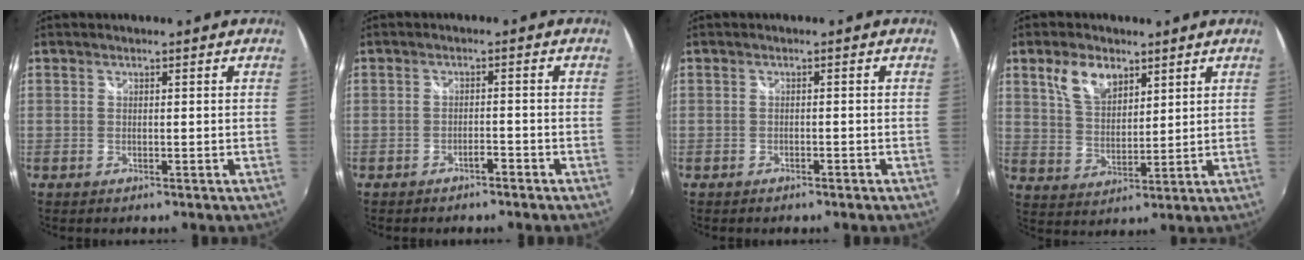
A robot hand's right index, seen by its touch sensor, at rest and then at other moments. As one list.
[{"total": 1.8, "force": [-1.6, 0.3, 0.7], "torque": [-0.014, 0.003, -0.024]}, {"total": 1.3, "force": [-1.1, 0.4, 0.5], "torque": [-0.011, -0.001, -0.016]}, {"total": 8.0, "force": [4.6, 4.4, 4.9], "torque": [-0.094, 0.014, 0.089]}]